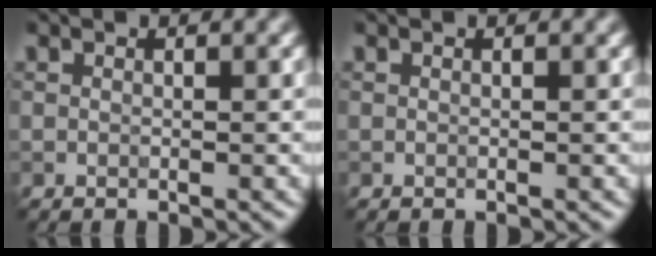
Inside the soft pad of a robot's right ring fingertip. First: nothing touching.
{"total": 0.0}